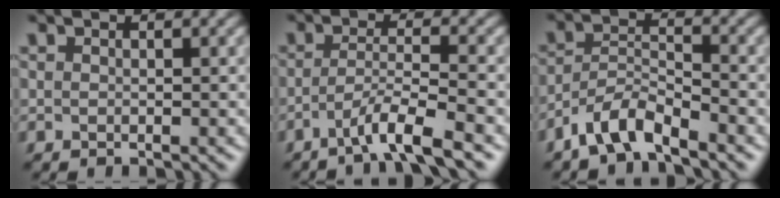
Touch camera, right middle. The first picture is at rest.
{"total": 4.5, "force": [-2.7, 0.5, 3.5], "torque": [-0.059, 0.004, -0.058]}
{"total": 4.2, "force": [-3.3, 1.2, 2.3], "torque": [-0.044, 0.006, -0.074]}